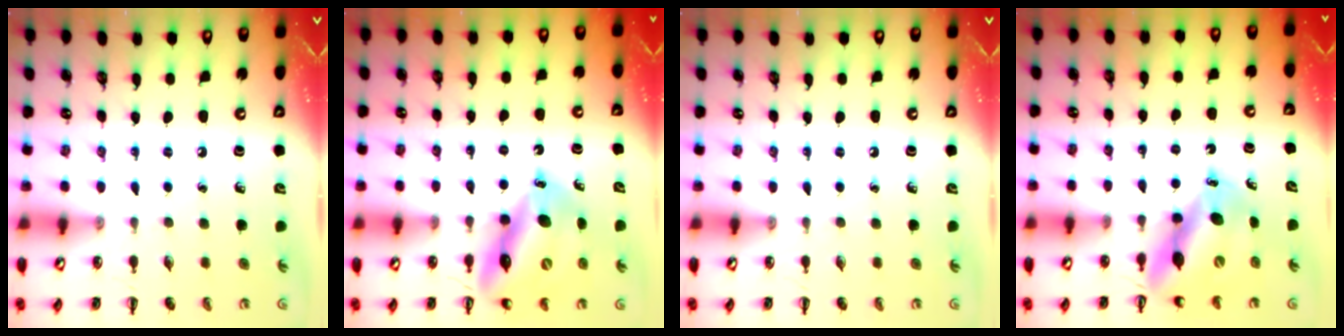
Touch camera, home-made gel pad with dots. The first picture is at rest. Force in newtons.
{"total": 14.2, "press": 13.6, "slide": 4.3}
{"total": 0.0}
{"total": 11.5, "press": 11.0, "slide": 3.2}